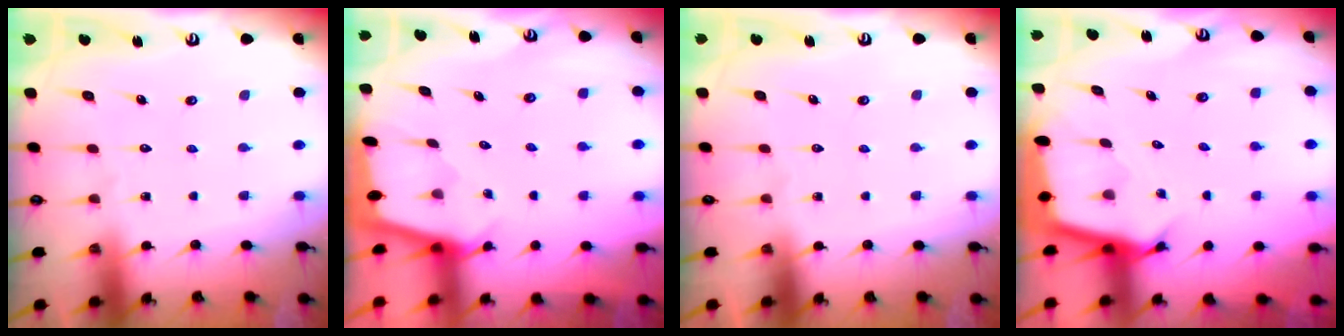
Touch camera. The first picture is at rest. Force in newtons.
{"total": 1.9, "press": 1.9, "slide": 0.1}
{"total": 0.0}
{"total": 3.1, "press": 3.1, "slide": 0.1}